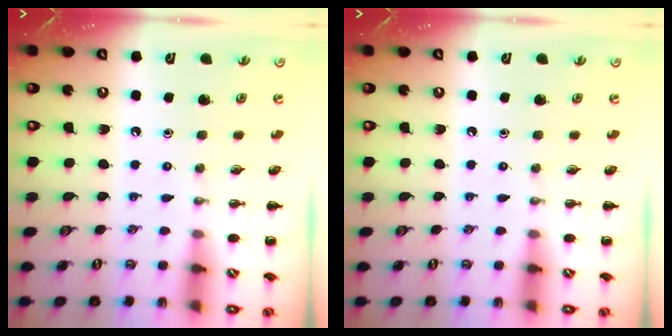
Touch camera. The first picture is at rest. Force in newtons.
{"total": 0.0}